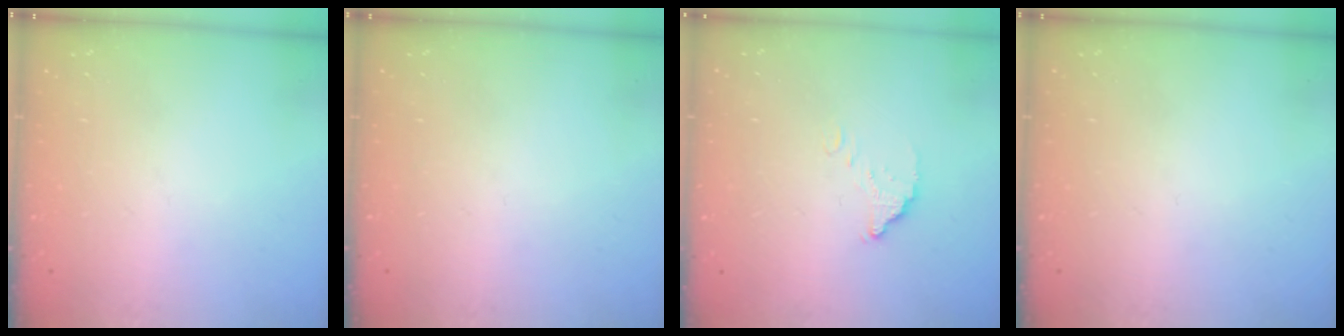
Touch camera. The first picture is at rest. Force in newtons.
{"total": 0.0}
{"total": 4.3, "press": 4.3, "slide": 0.1}
{"total": 0.0}